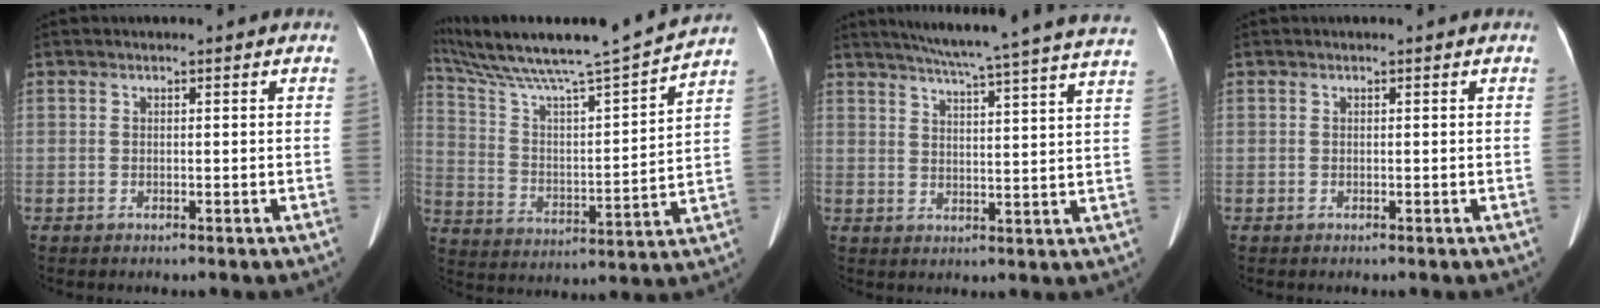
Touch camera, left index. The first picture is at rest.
{"total": 17.9, "force": [16.1, -1.0, 7.7], "torque": [-0.146, -0.021, 0.263]}
{"total": 23.9, "force": [21.2, -1.3, 10.8], "torque": [-0.170, -0.035, 0.264]}
{"total": 0.0}